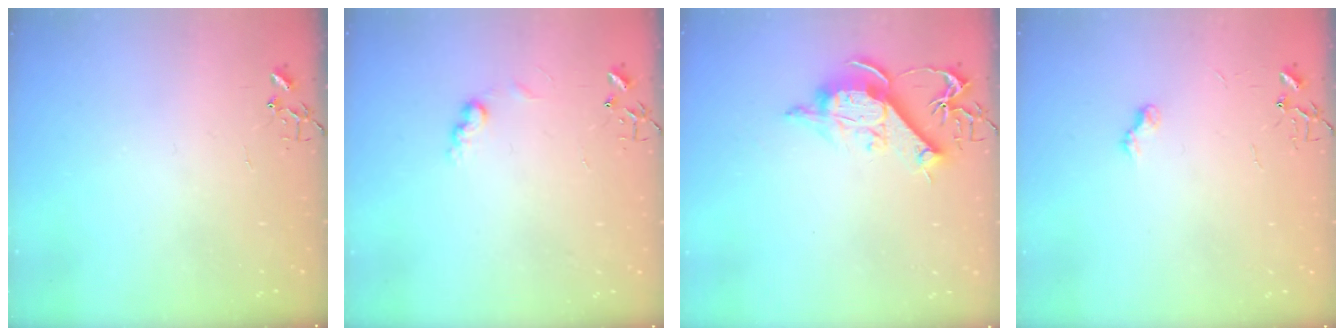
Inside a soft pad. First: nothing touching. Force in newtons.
{"total": 7.3, "press": 7.2, "slide": 0.8}
{"total": 11.5, "press": 11.4, "slide": 1.3}
{"total": 5.4, "press": 5.4, "slide": 0.6}